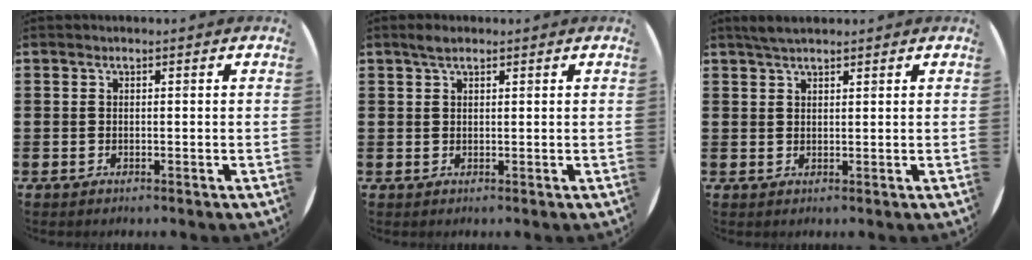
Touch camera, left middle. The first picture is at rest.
{"total": 1.6, "force": [1.2, 0.6, 0.8], "torque": [-0.010, 0.002, 0.020]}
{"total": 2.4, "force": [2.1, 0.7, 0.8], "torque": [-0.012, 0.003, 0.038]}